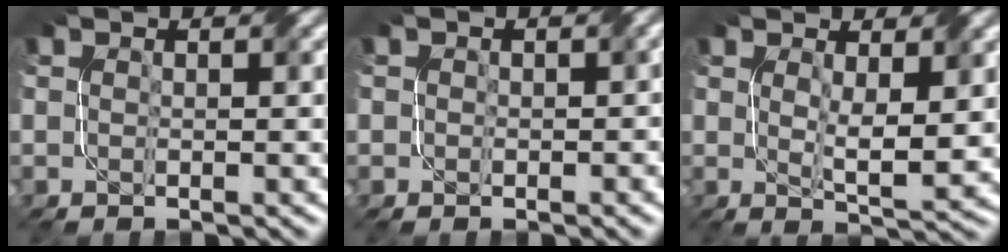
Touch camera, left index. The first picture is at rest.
{"total": 1.1, "force": [0.0, 1.0, 0.4], "torque": [-0.003, -0.003, -0.003]}
{"total": 3.8, "force": [1.0, 1.0, 3.5], "torque": [-0.066, -0.009, 0.022]}